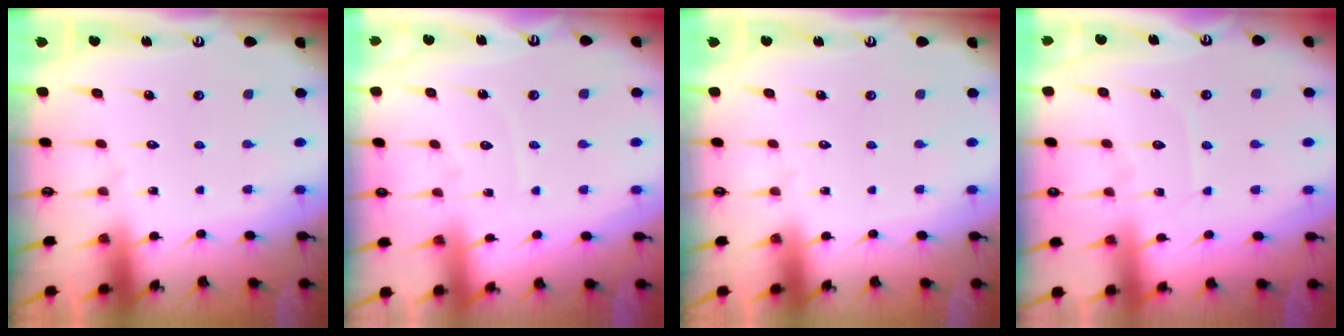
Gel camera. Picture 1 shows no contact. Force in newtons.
{"total": 4.9, "press": 4.9, "slide": 0.5}
{"total": 0.0}
{"total": 6.0, "press": 5.9, "slide": 0.7}